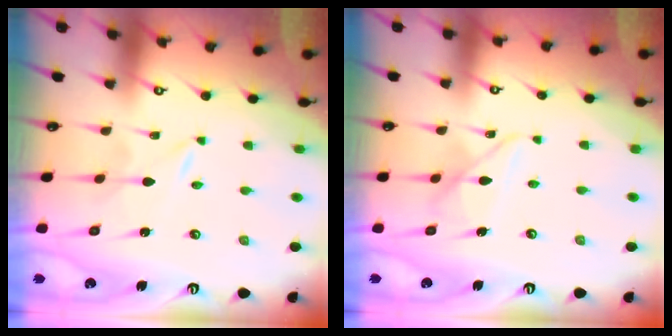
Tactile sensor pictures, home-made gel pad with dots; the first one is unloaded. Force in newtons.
{"total": 8.8, "press": 8.8, "slide": 0.6}